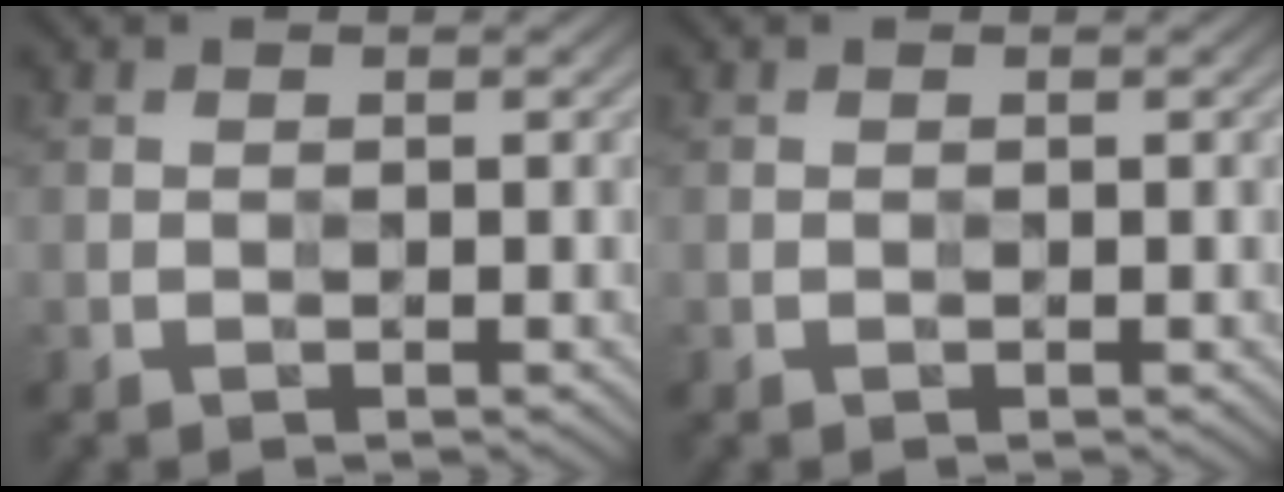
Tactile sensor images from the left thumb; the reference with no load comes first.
{"total": 0.0}